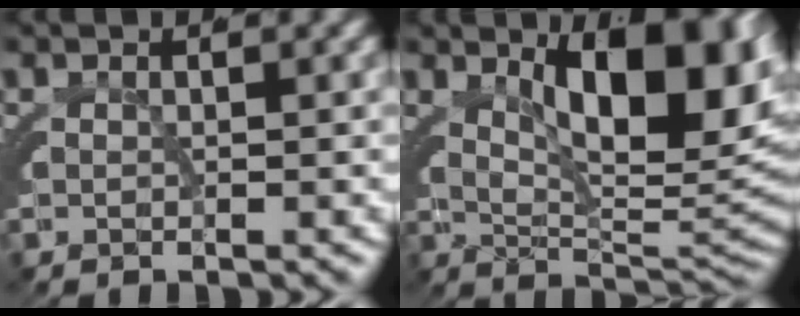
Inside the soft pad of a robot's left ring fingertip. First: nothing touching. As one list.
[{"total": 10.2, "force": [3.6, 3.9, 8.7], "torque": [-0.118, 0.015, 0.052]}]